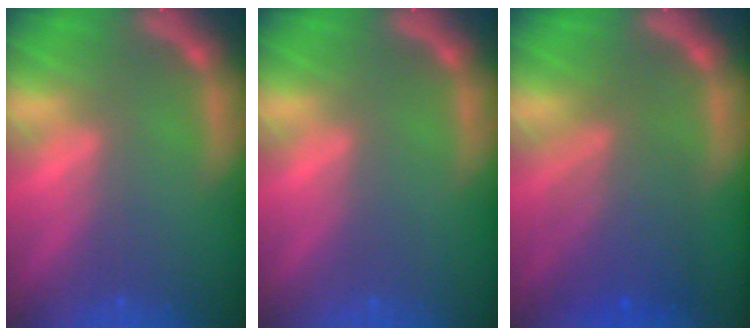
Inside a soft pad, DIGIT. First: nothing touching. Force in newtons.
{"total": 0.0}
{"total": 6.1}